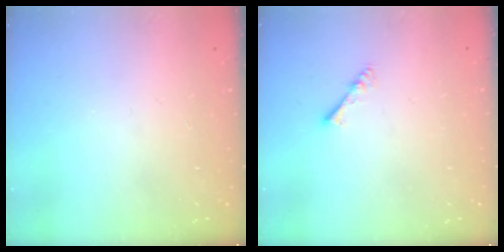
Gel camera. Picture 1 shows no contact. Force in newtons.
{"total": 2.9, "press": 2.8, "slide": 0.5}